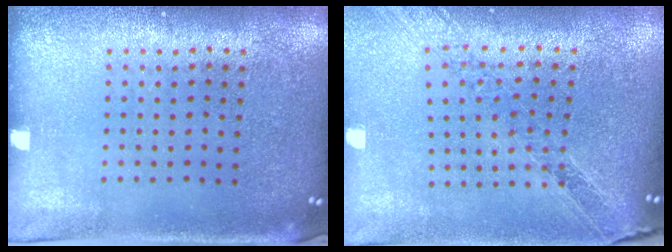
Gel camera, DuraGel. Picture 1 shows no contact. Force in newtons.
{"total": 1.0, "press": 1.0, "slide": 0.2}